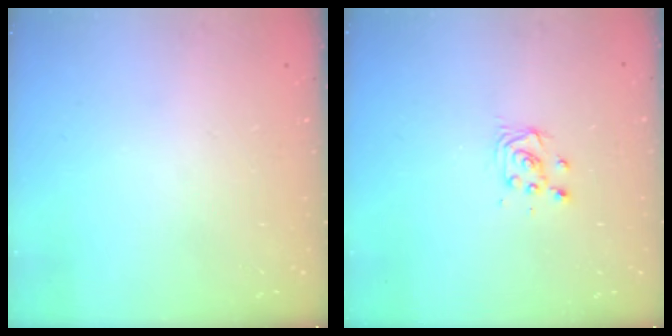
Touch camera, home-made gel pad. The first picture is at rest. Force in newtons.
{"total": 4.0, "press": 3.9, "slide": 0.5}